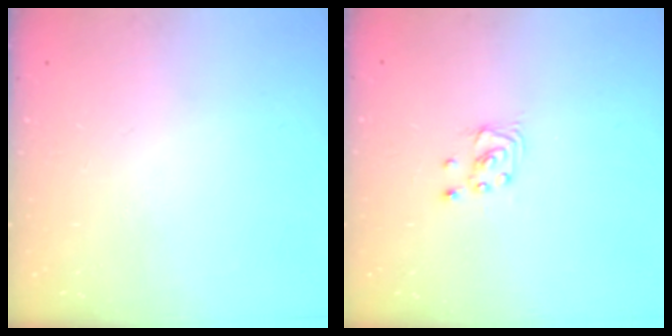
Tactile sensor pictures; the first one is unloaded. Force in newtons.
{"total": 1.7, "press": 1.6, "slide": 0.1}